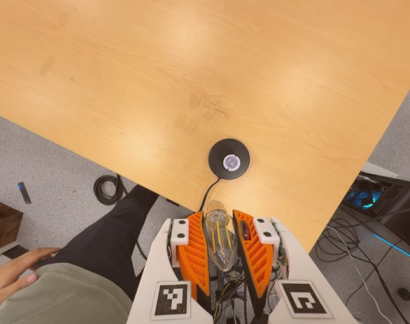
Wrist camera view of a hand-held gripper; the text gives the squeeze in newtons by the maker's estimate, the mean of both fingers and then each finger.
{"total": 19.9, "left": 21.4, "right": 18.4}